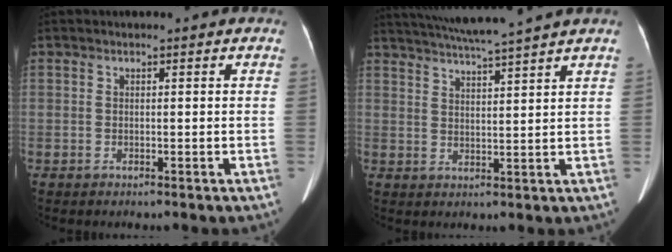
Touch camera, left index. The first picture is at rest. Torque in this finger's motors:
{"motor_torque": [0.18, -0.63, 0.04, 0.07]}